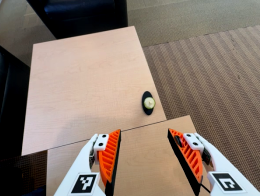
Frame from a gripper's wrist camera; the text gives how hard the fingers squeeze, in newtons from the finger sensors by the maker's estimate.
{"total": 0.8, "left": 1.3, "right": 0.4}